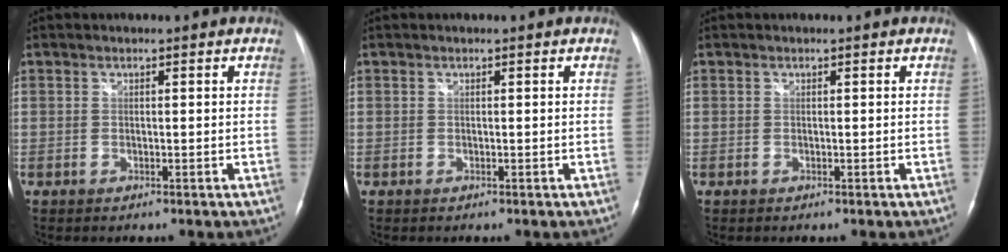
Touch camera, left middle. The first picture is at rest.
{"total": 0.0}
{"total": 0.0}